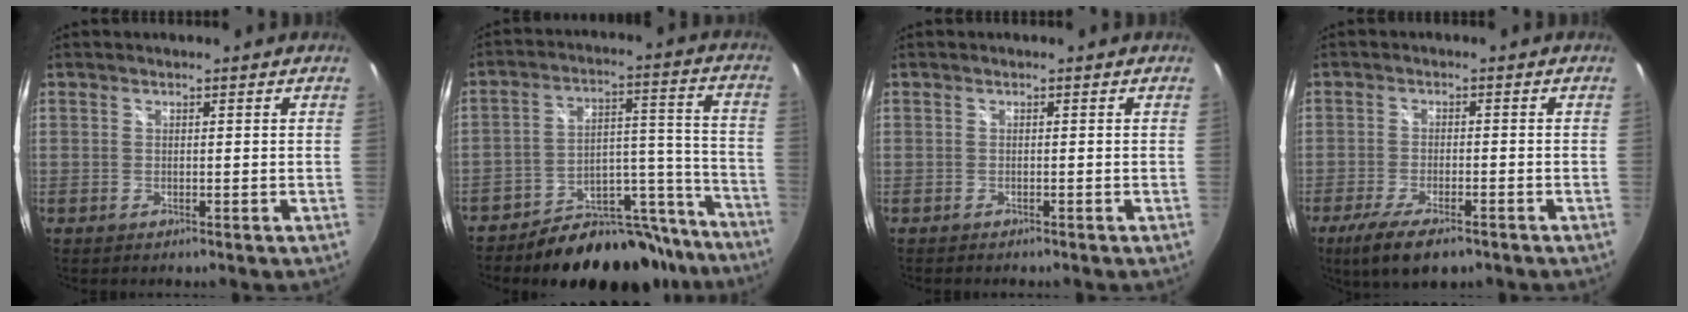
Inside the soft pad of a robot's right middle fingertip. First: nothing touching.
{"total": 21.8, "force": [-18.9, 8.6, 6.5], "torque": [-0.085, 0.060, -0.249]}
{"total": 1.0, "force": [-1.0, 0.3, 0.3], "torque": [-0.007, -0.008, -0.016]}
{"total": 9.0, "force": [-6.2, 2.6, 6.0], "torque": [-0.138, -0.033, -0.107]}